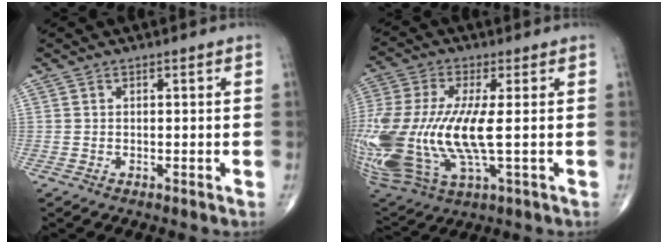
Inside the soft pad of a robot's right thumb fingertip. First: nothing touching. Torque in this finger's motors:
{"motor_torque": [1.80, 1.89, 2.75, 0.01, 0.45]}